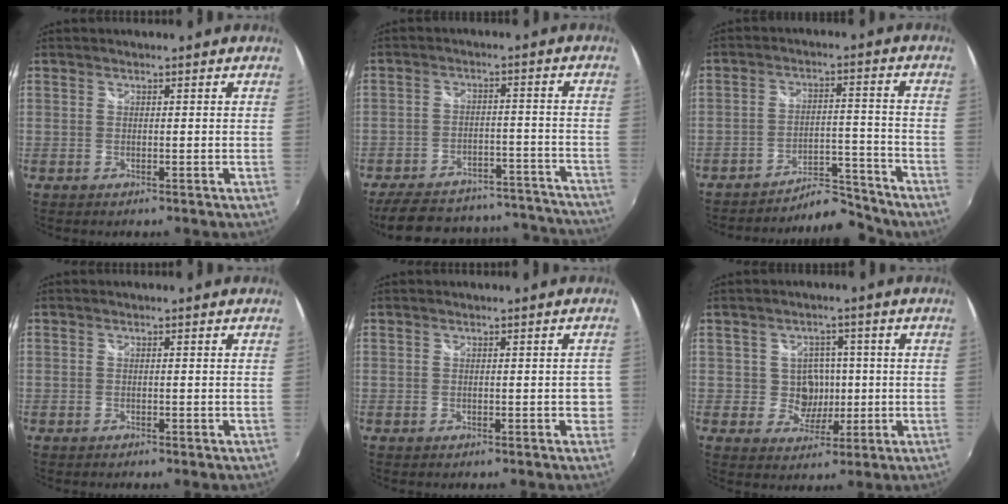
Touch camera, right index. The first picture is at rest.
{"total": 25.6, "force": [-22.5, 9.1, 8.4], "torque": [-0.171, 0.046, -0.268]}
{"total": 8.5, "force": [-8.2, 1.6, 1.1], "torque": [-0.018, 0.024, -0.123]}
{"total": 0.0}
{"total": 2.5, "force": [-0.5, 1.5, 2.0], "torque": [-0.016, 0.004, -0.005]}
{"total": 5.4, "force": [0.0, 5.2, 1.5], "torque": [-0.032, 0.011, 0.007]}